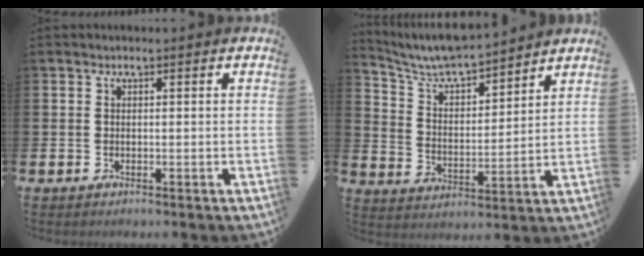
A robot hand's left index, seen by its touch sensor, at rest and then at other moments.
{"total": 7.2, "force": [7.0, 0.7, 1.8], "torque": [-0.064, -0.053, 0.121]}